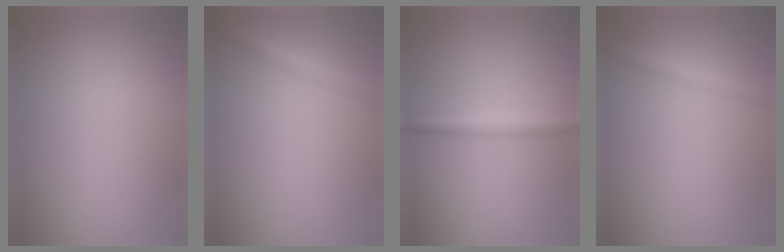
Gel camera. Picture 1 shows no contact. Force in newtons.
{"total": 2.4, "press": 2.4, "slide": 0.1}
{"total": 2.0, "press": 2.0, "slide": 0.0}
{"total": 1.6, "press": 1.5, "slide": 0.2}